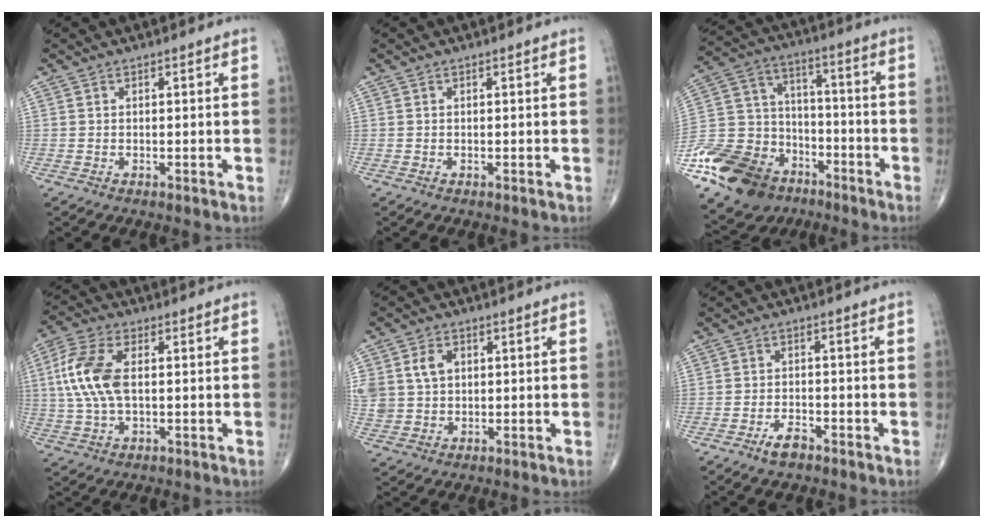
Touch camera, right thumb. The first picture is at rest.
{"total": 0.0}
{"total": 21.3, "force": [-12.6, 14.3, 9.5], "torque": [-0.172, 0.071, -0.219]}
{"total": 10.9, "force": [1.2, 5.7, 9.3], "torque": [-0.212, 0.011, 0.021]}
{"total": 10.0, "force": [2.3, 7.9, 5.6], "torque": [-0.124, 0.003, 0.053]}
{"total": 3.4, "force": [-2.4, 1.4, 1.9], "torque": [-0.036, 0.012, -0.043]}